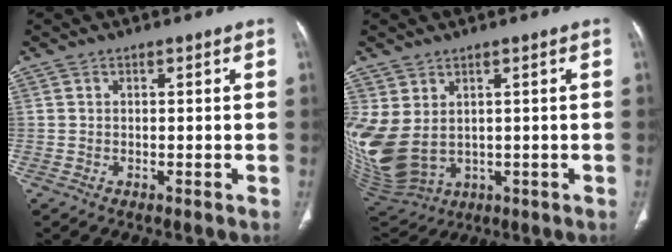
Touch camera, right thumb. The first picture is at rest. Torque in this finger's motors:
{"motor_torque": [-0.64, 2.35, 2.40, -0.04, 0.67]}